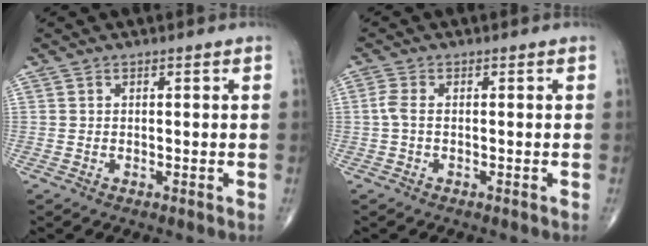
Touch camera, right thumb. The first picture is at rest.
{"total": 2.1, "force": [-0.2, 0.8, 1.9], "torque": [-0.050, -0.001, -0.010]}